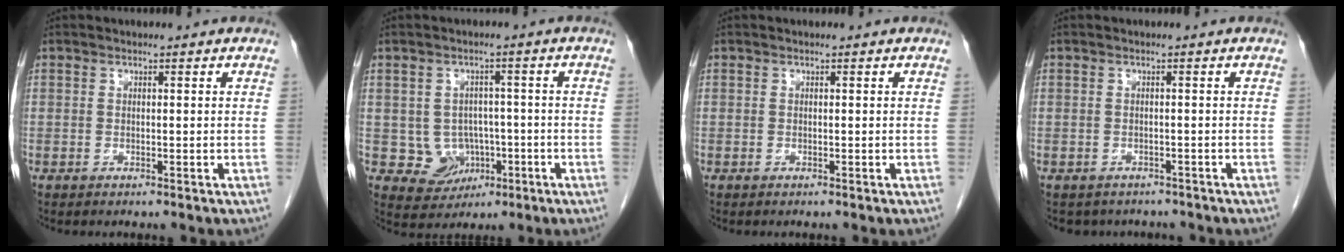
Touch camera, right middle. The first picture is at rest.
{"total": 5.6, "force": [-1.3, 5.2, 1.7], "torque": [-0.023, 0.010, -0.006]}
{"total": 0.0}
{"total": 4.8, "force": [-4.1, 2.4, 0.4], "torque": [-0.001, 0.005, -0.048]}